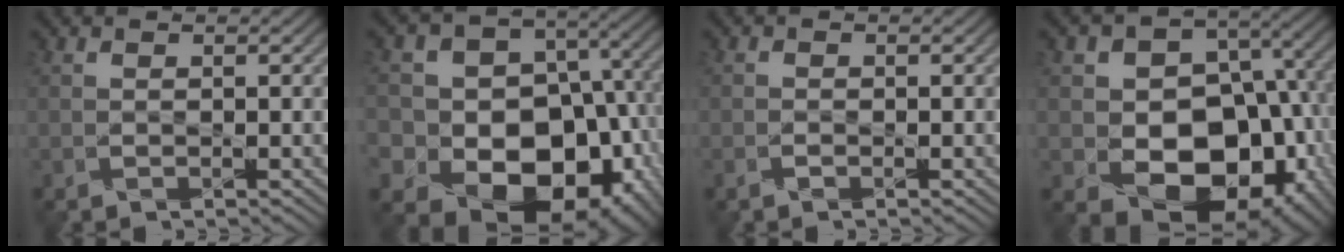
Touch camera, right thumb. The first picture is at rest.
{"total": 20.4, "force": [-6.0, 16.6, 10.2], "torque": [-0.190, -0.020, -0.085]}
{"total": 0.9, "force": [-0.6, 0.4, 0.6], "torque": [-0.012, 0.002, -0.011]}
{"total": 18.2, "force": [-2.8, 14.5, 10.7], "torque": [-0.149, -0.031, -0.039]}